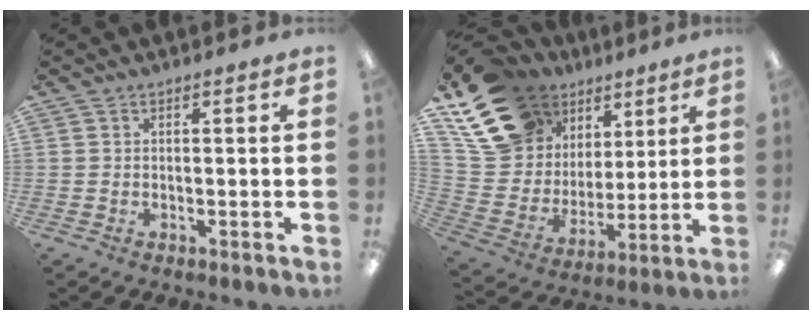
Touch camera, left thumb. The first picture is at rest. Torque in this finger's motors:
{"motor_torque": [0.53, 0.37, 1.48, -1.29, 0.25]}